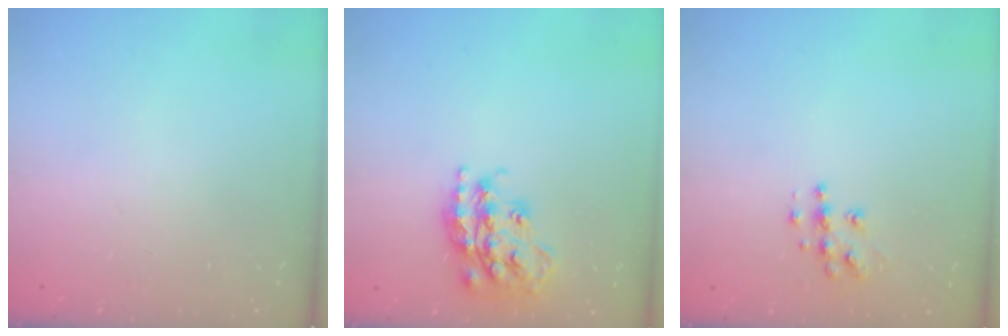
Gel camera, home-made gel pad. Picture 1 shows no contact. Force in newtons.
{"total": 20.0, "press": 19.9, "slide": 1.3}
{"total": 8.6, "press": 8.6, "slide": 0.4}